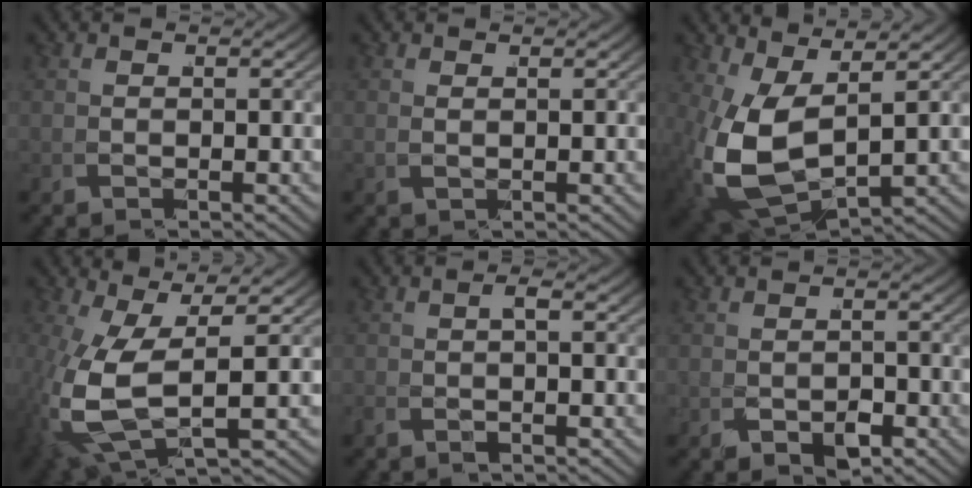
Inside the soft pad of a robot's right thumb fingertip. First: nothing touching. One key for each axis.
{"total": 1.0, "fx": 0.5, "fy": 0.7, "fz": 0.5, "tx": -0.021, "ty": 0.003, "tz": 0.013}
{"total": 9.6, "fx": -0.1, "fy": 5.9, "fz": 7.6, "tx": -0.207, "ty": -0.059, "tz": 0.036}
{"total": 9.3, "fx": 0.2, "fy": 4.6, "fz": 8.1, "tx": -0.203, "ty": -0.047, "tz": 0.037}
{"total": 1.2, "fx": -0.4, "fy": 0.4, "fz": 1.0, "tx": -0.026, "ty": 0.003, "tz": -0.005}
{"total": 2.4, "fx": -0.9, "fy": 1.5, "fz": 1.7, "tx": -0.025, "ty": -0.007, "tz": -0.007}